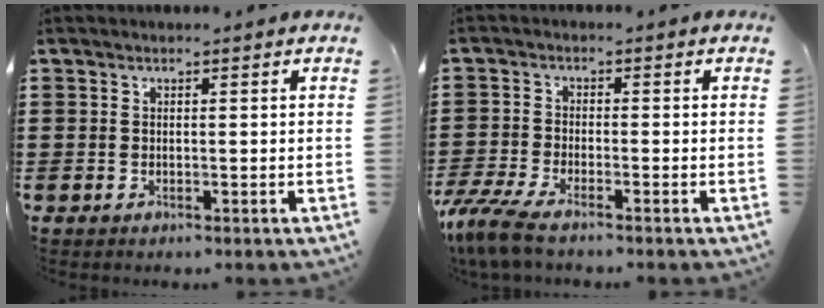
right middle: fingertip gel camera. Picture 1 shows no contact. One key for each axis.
{"total": 5.1, "fx": -4.3, "fy": 0.9, "fz": 2.6, "tx": -0.086, "ty": -0.016, "tz": -0.094}